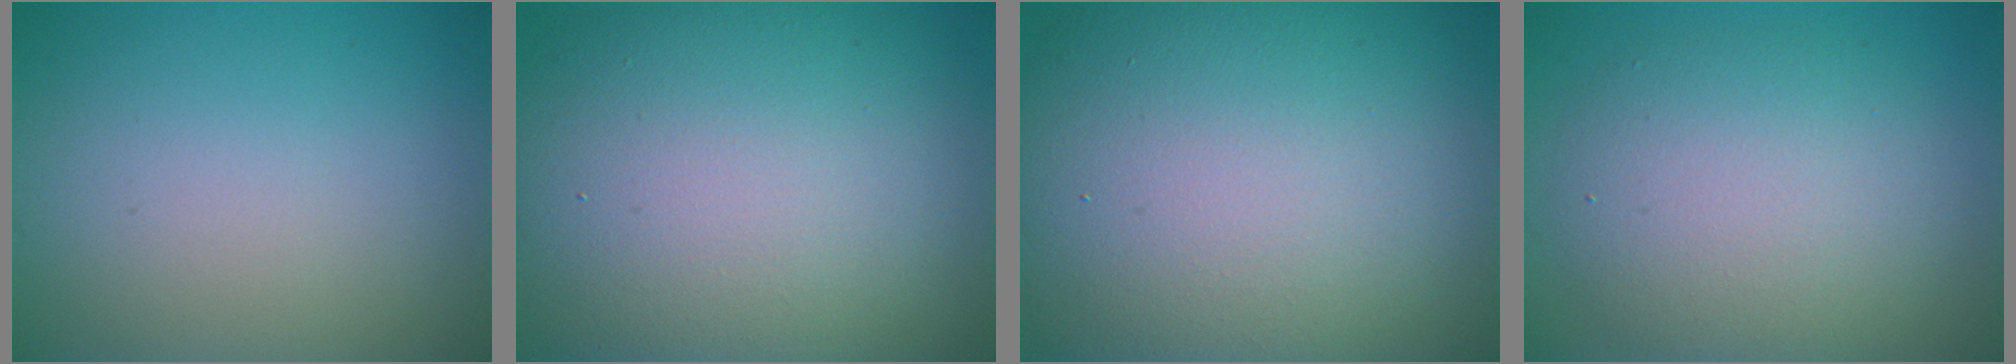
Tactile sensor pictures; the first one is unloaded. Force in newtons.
{"total": 16.1, "press": 16.1, "slide": 0.9}
{"total": 19.4, "press": 19.4, "slide": 0.6}
{"total": 6.5, "press": 6.5, "slide": 0.2}